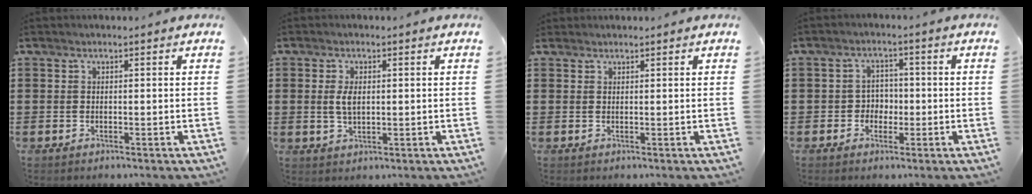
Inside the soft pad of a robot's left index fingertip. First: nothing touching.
{"total": 3.3, "force": [0.4, 1.7, 2.8], "torque": [-0.066, 0.005, 0.004]}
{"total": 0.8, "force": [0.7, 0.3, 0.0], "torque": [-0.003, 0.003, 0.014]}
{"total": 3.1, "force": [-0.9, 2.7, 1.2], "torque": [-0.033, 0.007, -0.023]}